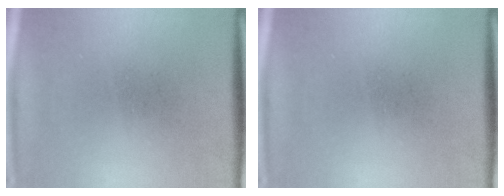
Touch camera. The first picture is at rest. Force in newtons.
{"total": 0.0}